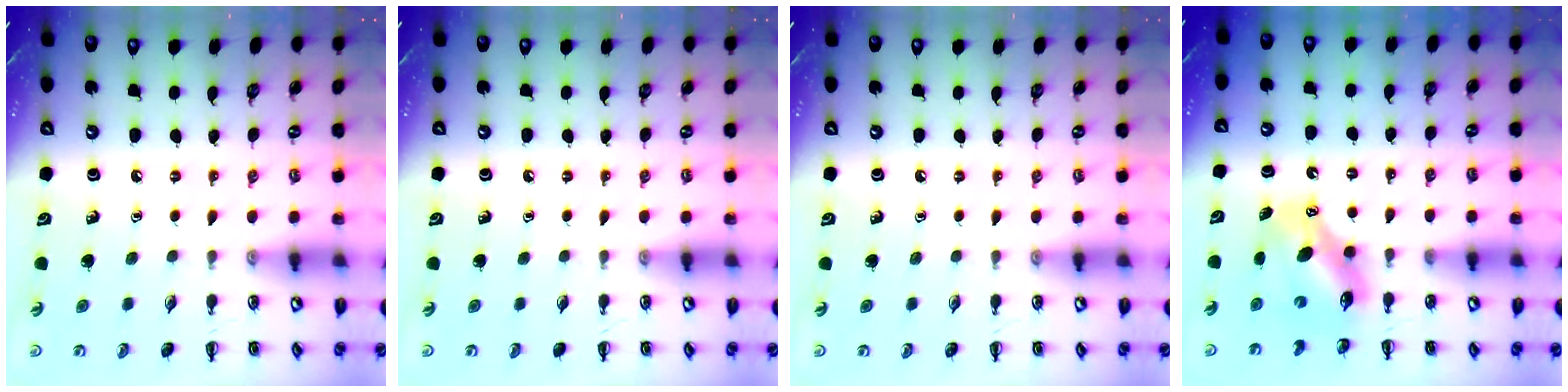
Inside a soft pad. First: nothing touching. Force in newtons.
{"total": 0.0}
{"total": 0.0}
{"total": 8.8, "press": 8.6, "slide": 1.6}